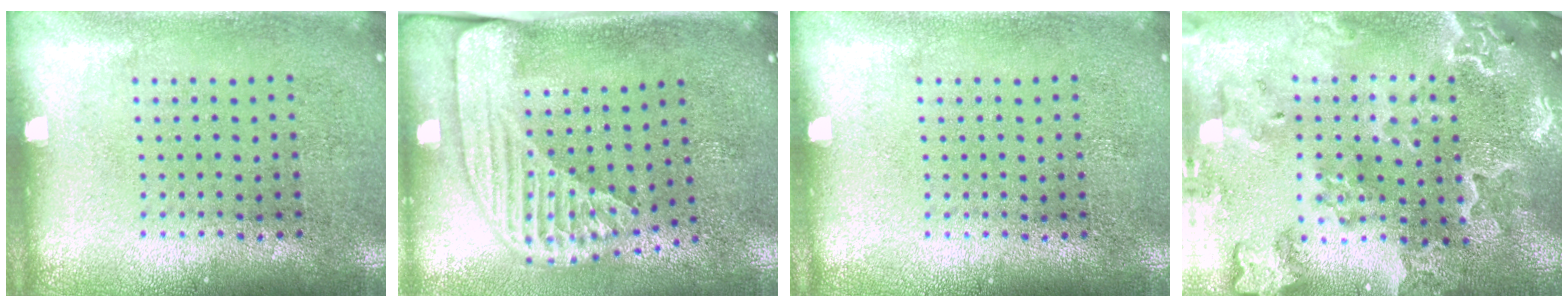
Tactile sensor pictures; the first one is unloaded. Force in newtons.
{"total": 2.3, "press": 1.8, "slide": 1.5}
{"total": 0.0}
{"total": 2.7, "press": 2.5, "slide": 0.9}